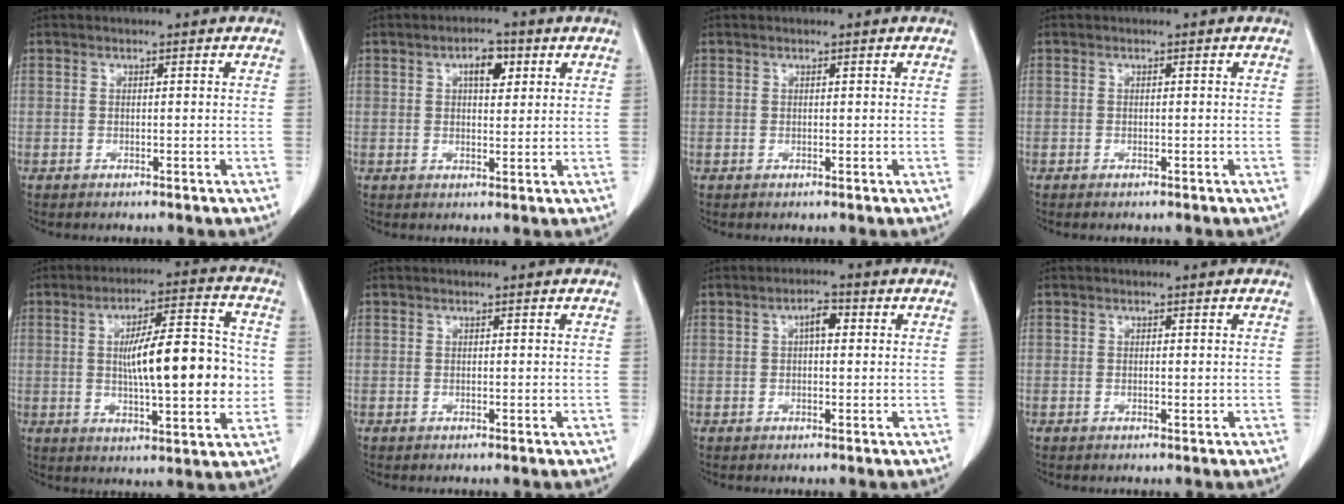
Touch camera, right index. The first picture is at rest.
{"total": 4.0, "force": [1.6, 1.9, 3.2], "torque": [-0.050, 0.007, 0.023]}
{"total": 0.0}
{"total": 0.9, "force": [-0.8, 0.2, 0.5], "torque": [-0.012, -0.003, -0.010]}
{"total": 14.9, "force": [0.2, 3.5, 14.5], "torque": [-0.229, 0.017, 0.004]}
{"total": 0.0}
{"total": 2.8, "force": [0.6, 1.2, 2.5], "torque": [-0.039, 0.009, 0.007]}
{"total": 0.6, "force": [0.0, 0.3, 0.5], "torque": [-0.011, -0.001, 0.001]}